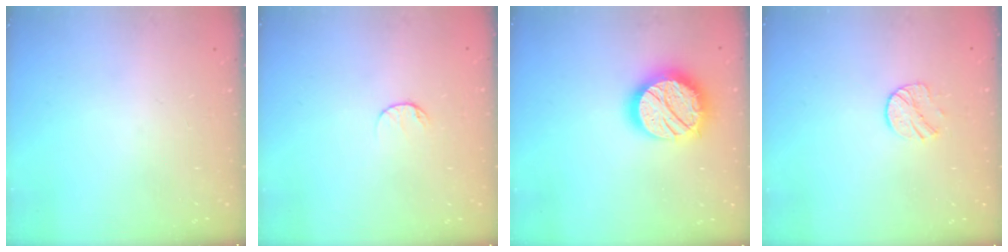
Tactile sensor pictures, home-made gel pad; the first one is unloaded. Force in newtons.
{"total": 6.1, "press": 6.1, "slide": 0.5}
{"total": 20.7, "press": 20.7, "slide": 1.2}
{"total": 7.8, "press": 7.7, "slide": 0.7}